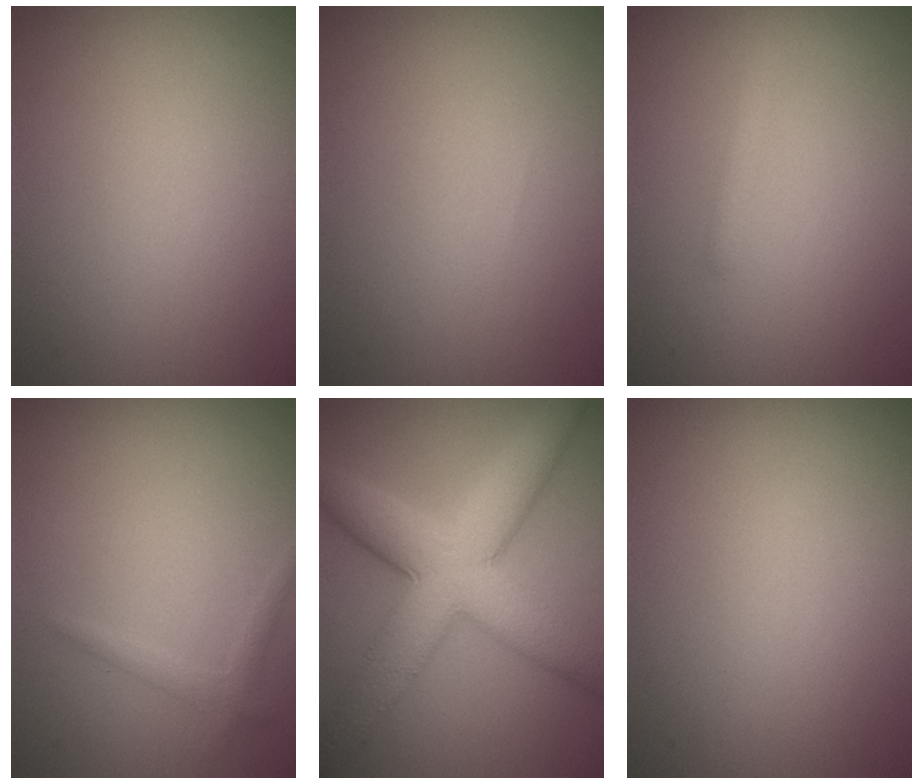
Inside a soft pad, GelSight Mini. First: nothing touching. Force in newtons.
{"total": 0.0}
{"total": 1.1, "press": 1.1, "slide": 0.0}
{"total": 1.2, "press": 1.2, "slide": 0.1}
{"total": 9.4, "press": 9.4, "slide": 0.1}
{"total": 0.0}